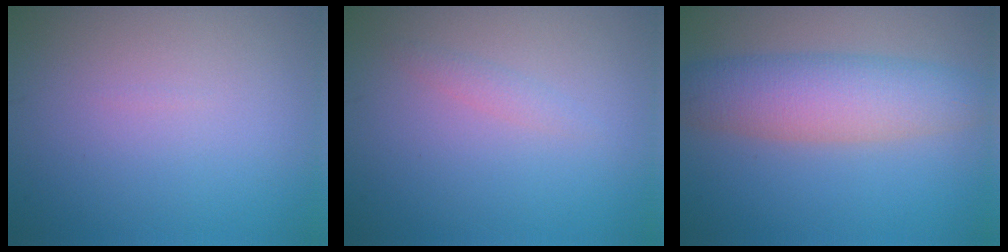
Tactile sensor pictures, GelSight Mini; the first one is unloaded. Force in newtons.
{"total": 1.0, "press": 1.0, "slide": 0.1}
{"total": 5.9, "press": 5.9, "slide": 0.4}